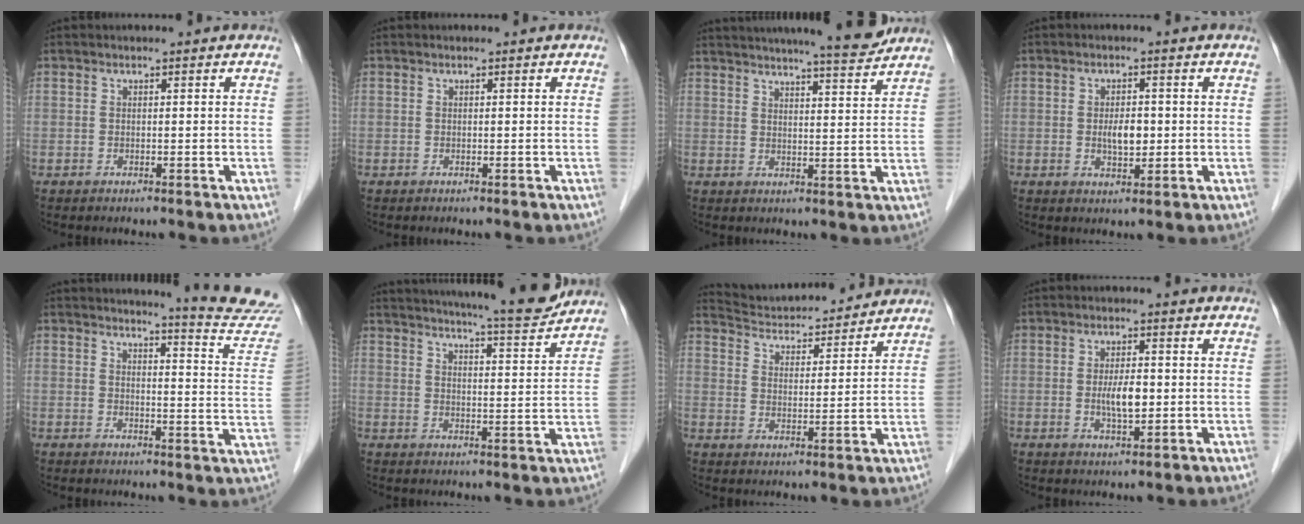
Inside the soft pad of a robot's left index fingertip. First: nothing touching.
{"total": 0.0}
{"total": 12.1, "force": [11.0, -0.1, 5.1], "torque": [-0.081, -0.002, 0.141]}
{"total": 3.4, "force": [-0.2, 1.6, 3.0], "torque": [-0.053, -0.002, 0.000]}
{"total": 12.8, "force": [12.7, -1.5, 1.4], "torque": [-0.013, -0.110, 0.126]}
{"total": 13.8, "force": [12.7, 0.0, 5.4], "torque": [-0.087, -0.016, 0.167]}
{"total": 14.3, "force": [13.7, 2.0, 3.5], "torque": [-0.058, 0.015, 0.207]}
{"total": 4.2, "force": [-0.4, 1.2, 4.0], "torque": [-0.077, -0.004, -0.005]}